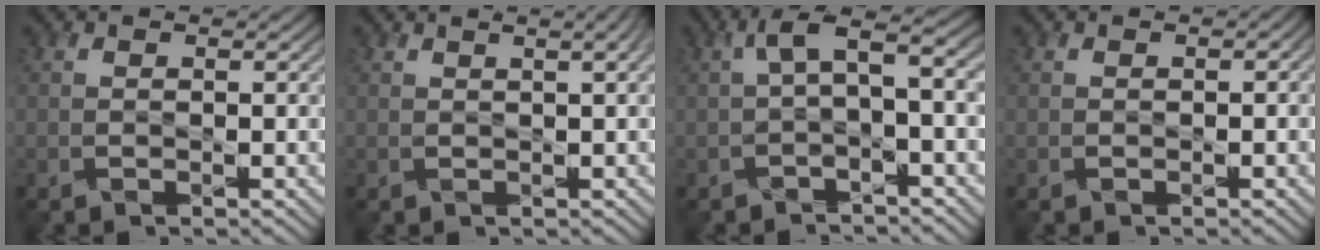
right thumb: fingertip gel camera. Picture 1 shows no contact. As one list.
[{"total": 3.5, "force": [1.6, 1.0, 2.9], "torque": [-0.027, 0.014, 0.004]}, {"total": 4.5, "force": [0.1, 1.3, 4.3], "torque": [-0.082, 0.012, -0.004]}, {"total": 0.6, "force": [-0.1, 0.5, 0.4], "torque": [-0.005, -0.004, -0.003]}]